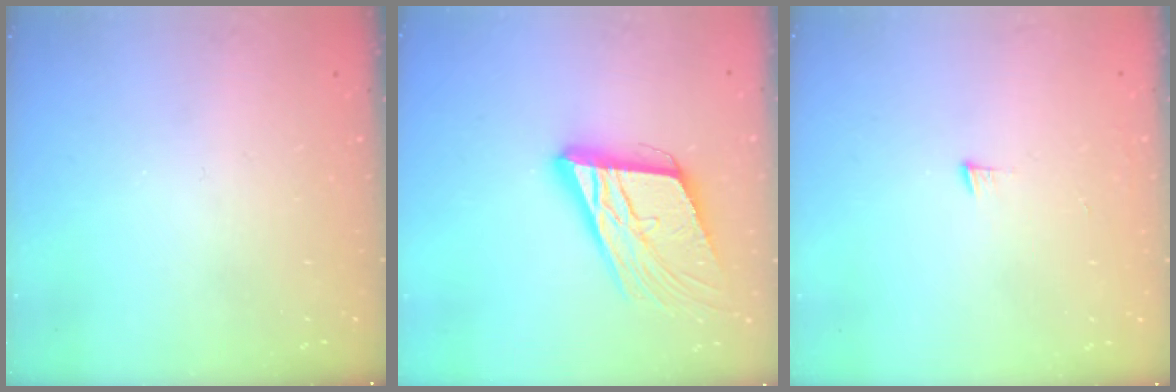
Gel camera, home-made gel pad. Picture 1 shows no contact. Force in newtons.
{"total": 16.9, "press": 16.5, "slide": 3.6}
{"total": 3.2, "press": 3.2, "slide": 0.4}